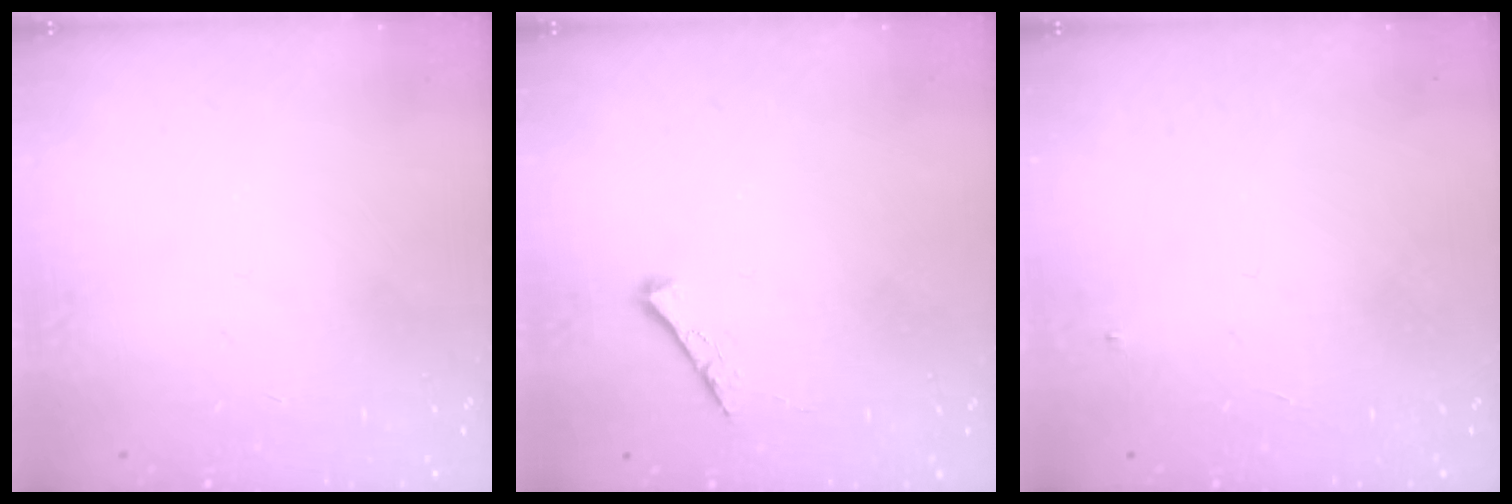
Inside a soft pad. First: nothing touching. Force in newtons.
{"total": 3.9, "press": 3.9, "slide": 0.5}
{"total": 3.0, "press": 2.9, "slide": 0.4}